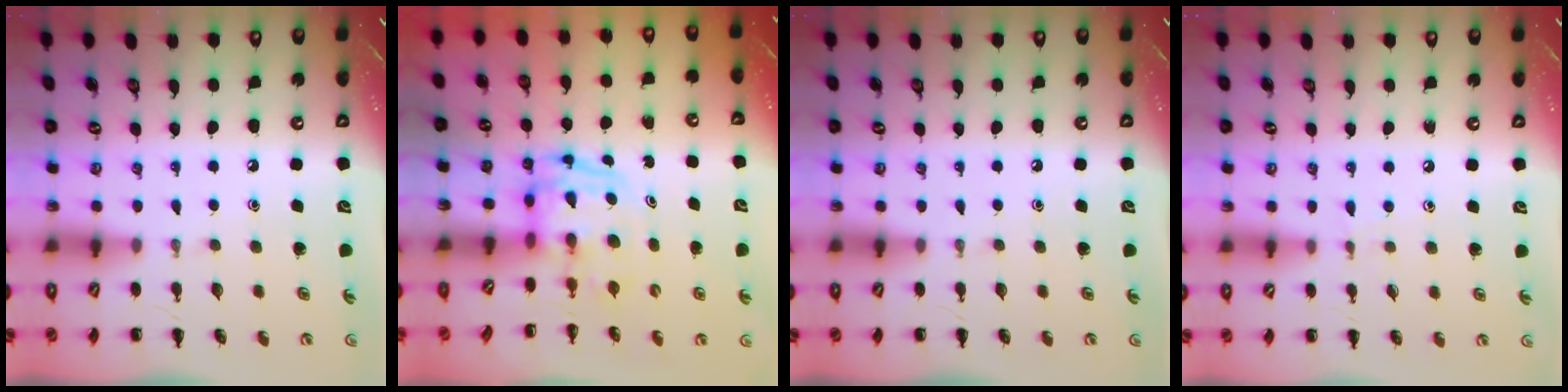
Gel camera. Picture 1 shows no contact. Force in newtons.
{"total": 3.7, "press": 3.7, "slide": 0.5}
{"total": 0.0}
{"total": 2.9, "press": 2.6, "slide": 1.2}